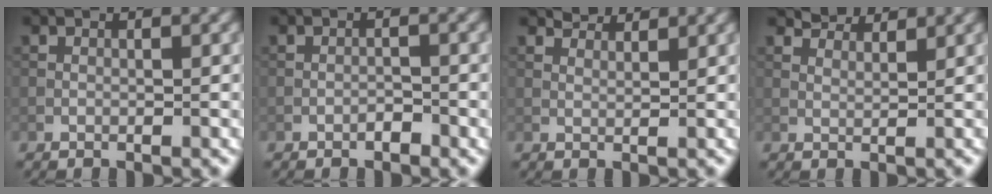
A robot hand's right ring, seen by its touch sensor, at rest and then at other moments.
{"total": 0.9, "force": [-0.7, 0.3, 0.4], "torque": [-0.005, 0.003, -0.013]}
{"total": 2.2, "force": [2.0, 0.5, 0.6], "torque": [-0.018, -0.006, 0.037]}
{"total": 3.0, "force": [2.8, 0.6, 0.9], "torque": [-0.023, -0.008, 0.054]}